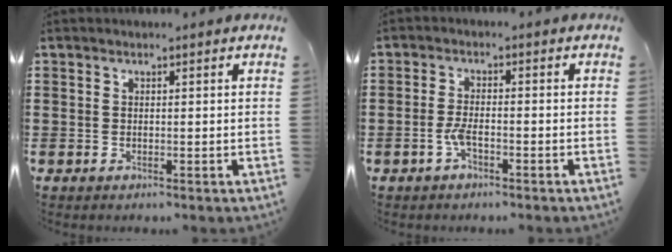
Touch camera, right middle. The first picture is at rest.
{"total": 3.1, "force": [-1.5, 0.9, 2.6], "torque": [-0.062, -0.003, -0.030]}